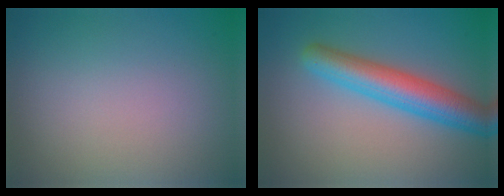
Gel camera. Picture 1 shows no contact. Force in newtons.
{"total": 5.6, "press": 5.6, "slide": 0.1}